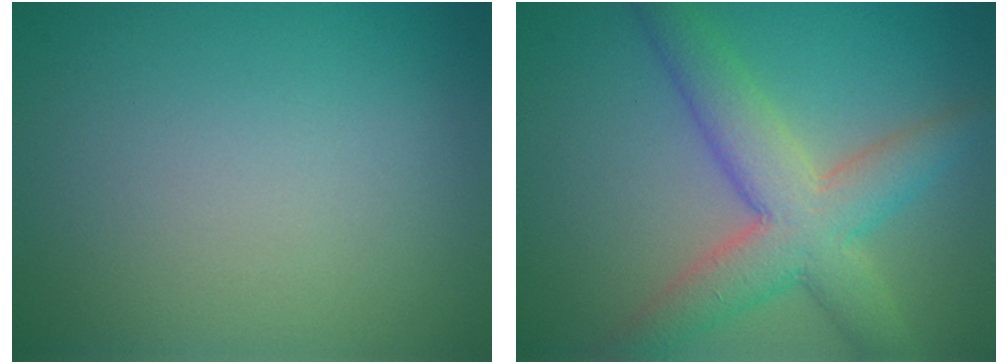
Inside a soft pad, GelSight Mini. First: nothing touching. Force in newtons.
{"total": 6.5, "press": 6.4, "slide": 0.3}